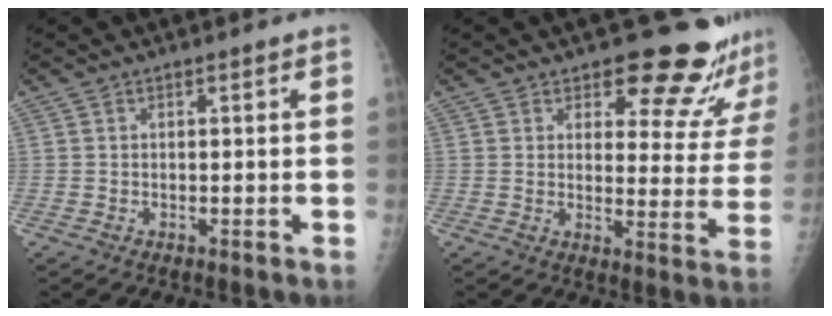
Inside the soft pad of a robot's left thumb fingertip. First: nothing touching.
{"total": 14.3, "force": [12.9, 4.3, 4.2], "torque": [-0.001, -0.115, 0.142]}